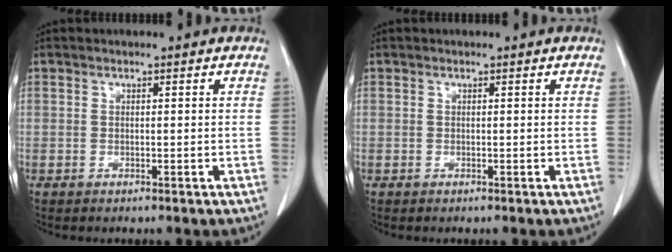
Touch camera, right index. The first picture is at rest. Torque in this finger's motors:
{"motor_torque": [0.00, 0.00, 0.00, 0.00]}